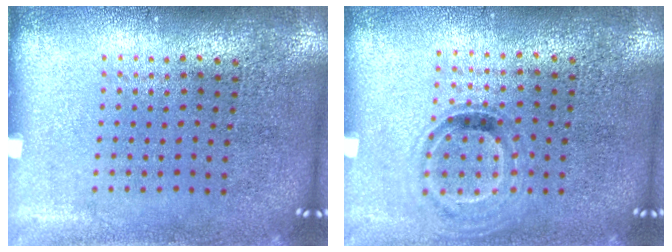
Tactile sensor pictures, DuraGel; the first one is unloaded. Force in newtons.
{"total": 0.9, "press": 0.8, "slide": 0.4}